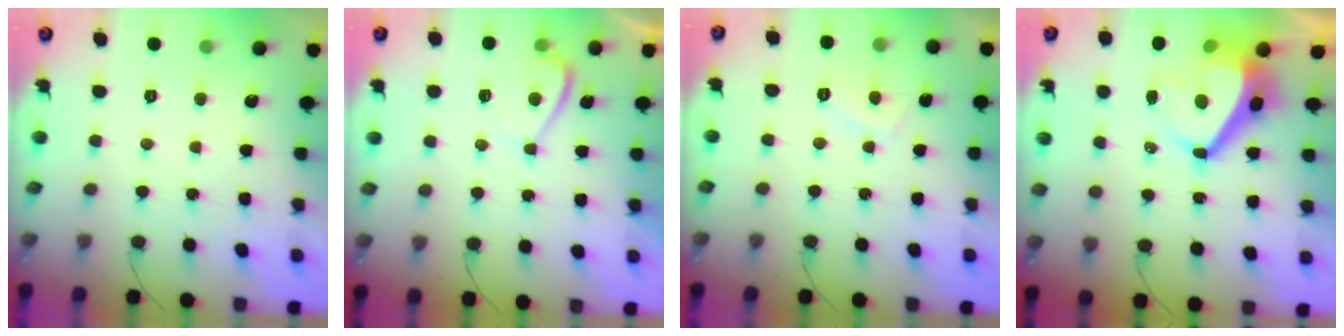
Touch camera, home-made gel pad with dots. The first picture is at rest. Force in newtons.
{"total": 2.9, "press": 2.8, "slide": 0.6}
{"total": 2.9, "press": 2.8, "slide": 0.9}
{"total": 9.4, "press": 9.4, "slide": 0.7}